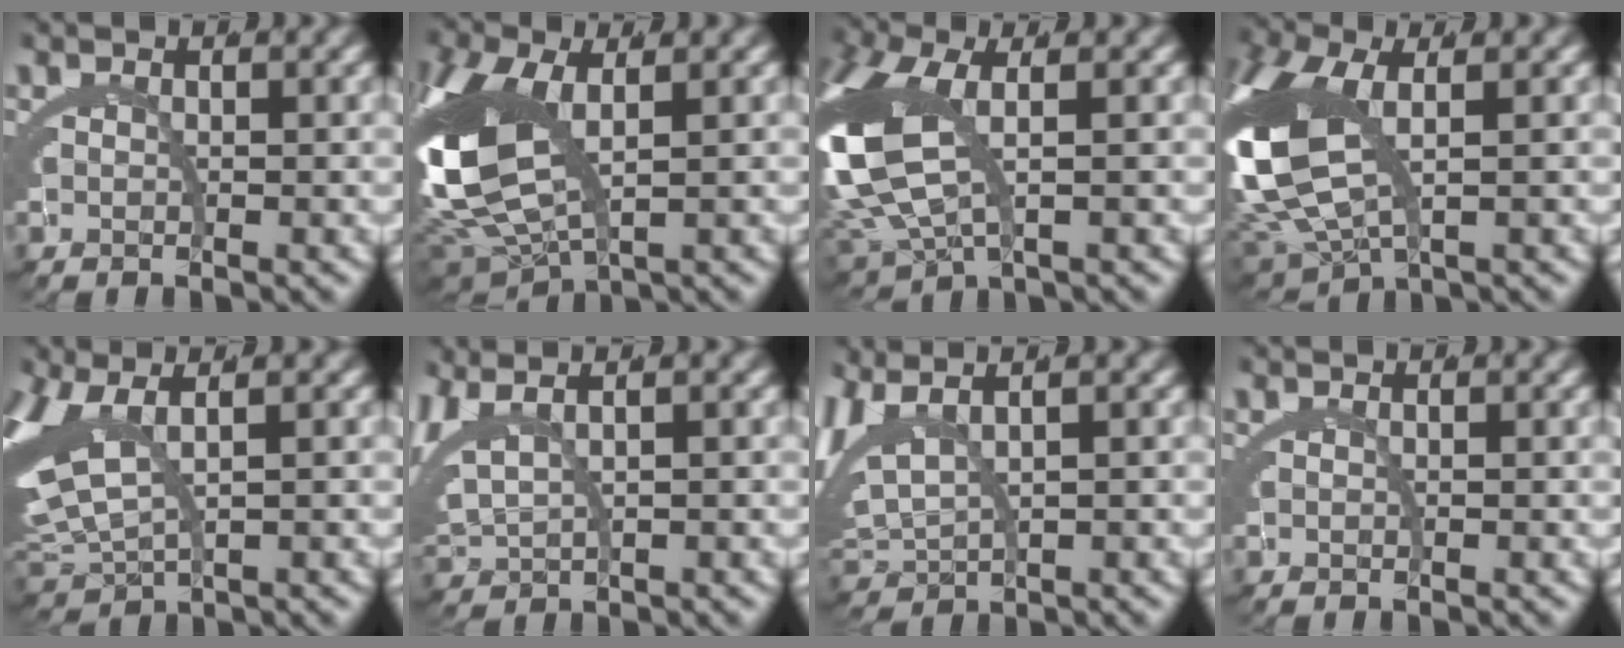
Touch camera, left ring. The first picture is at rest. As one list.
[{"total": 9.3, "force": [1.7, 5.5, 7.3], "torque": [-0.186, -0.007, 0.039]}, {"total": 7.5, "force": [1.3, 4.1, 6.1], "torque": [-0.178, -0.013, 0.041]}, {"total": 8.3, "force": [1.3, 4.9, 6.6], "torque": [-0.188, -0.014, 0.040]}, {"total": 6.3, "force": [1.6, 3.8, 4.7], "torque": [-0.137, -0.004, 0.041]}, {"total": 4.9, "force": [2.4, 2.9, 3.0], "torque": [-0.083, 0.007, 0.048]}, {"total": 5.1, "force": [1.8, 3.4, 3.4], "torque": [-0.111, -0.009, 0.047]}, {"total": 0.0}]